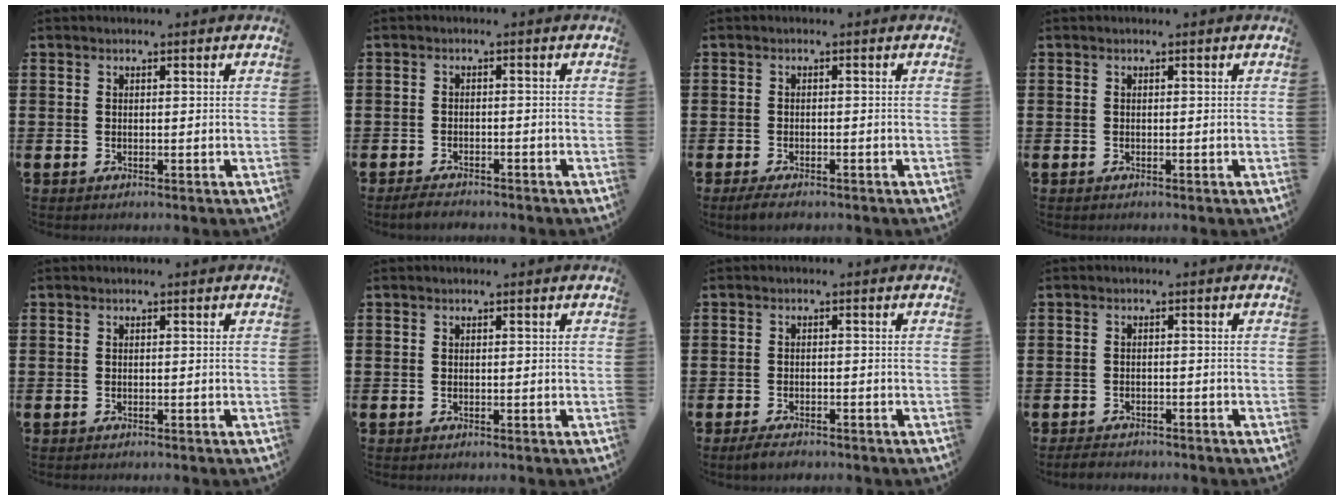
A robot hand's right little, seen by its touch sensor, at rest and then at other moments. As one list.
[{"total": 1.7, "force": [-1.6, 0.2, 0.5], "torque": [-0.012, 0.004, -0.033]}, {"total": 1.4, "force": [-1.0, 0.4, 0.9], "torque": [-0.018, 0.001, -0.020]}, {"total": 0.0}, {"total": 0.0}, {"total": 0.0}, {"total": 1.7, "force": [-1.4, 0.4, 0.9], "torque": [-0.017, 0.002, -0.027]}, {"total": 1.5, "force": [-1.4, 0.3, 0.2], "torque": [-0.009, 0.004, -0.032]}]